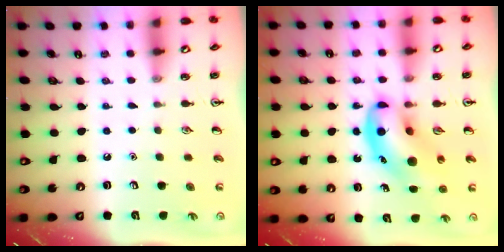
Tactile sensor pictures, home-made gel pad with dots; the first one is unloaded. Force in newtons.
{"total": 12.6, "press": 12.1, "slide": 3.3}